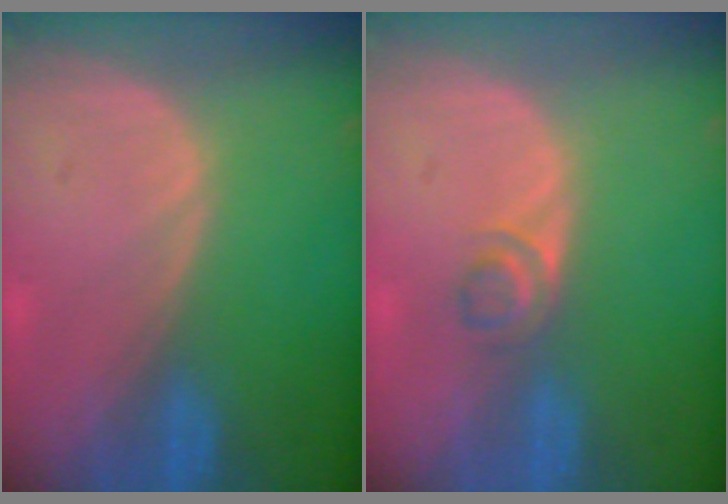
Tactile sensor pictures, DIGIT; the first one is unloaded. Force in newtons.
{"total": 2.3, "press": 2.1, "slide": 1.0}